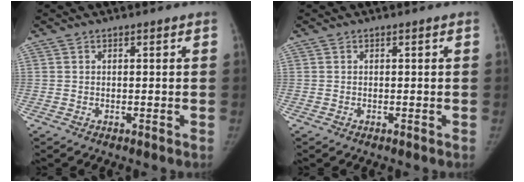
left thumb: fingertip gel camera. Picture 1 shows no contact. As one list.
[{"total": 0.0}]